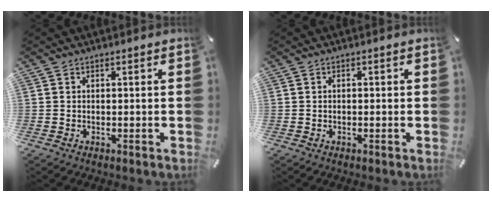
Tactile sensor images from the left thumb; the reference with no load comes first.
{"total": 0.6, "force": [-0.2, 0.3, 0.4], "torque": [-0.009, 0.000, -0.004]}